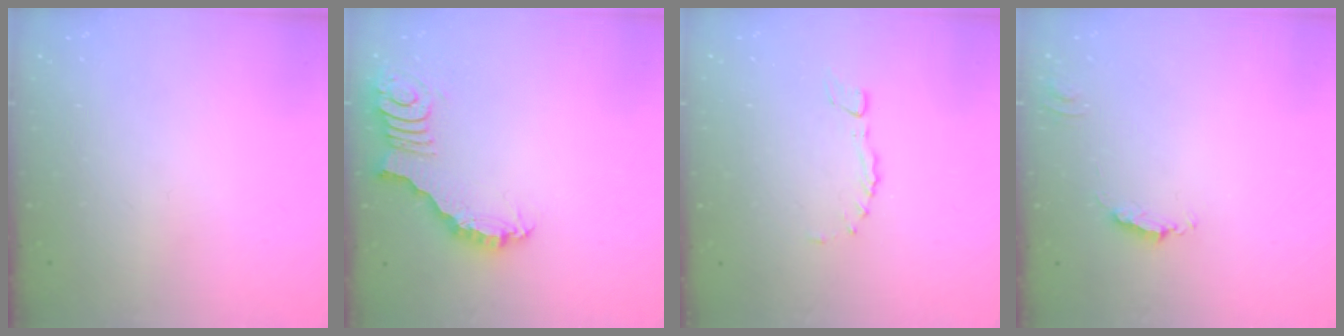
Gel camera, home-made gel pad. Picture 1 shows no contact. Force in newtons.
{"total": 3.3, "press": 3.3, "slide": 0.1}
{"total": 0.0}
{"total": 2.0, "press": 2.0, "slide": 0.2}